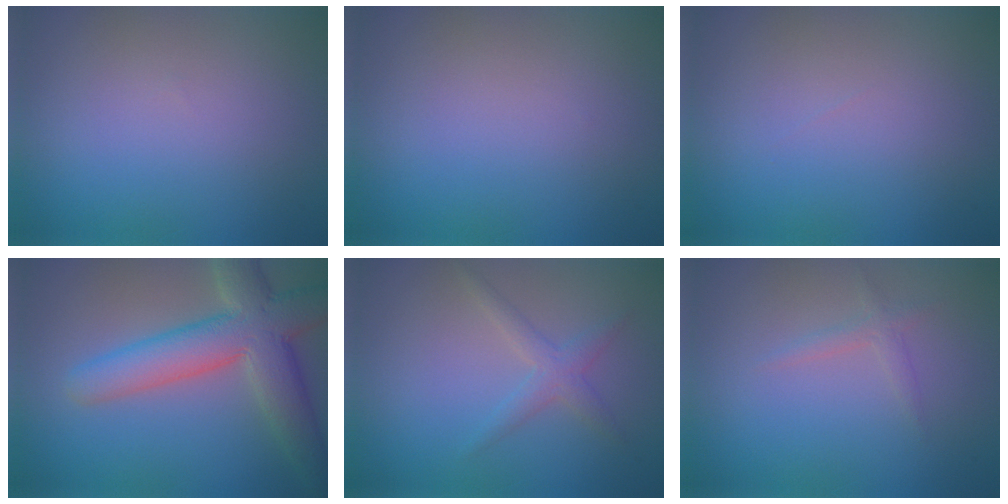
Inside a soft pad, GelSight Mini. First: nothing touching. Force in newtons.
{"total": 0.0}
{"total": 0.0}
{"total": 8.1, "press": 8.1, "slide": 0.6}
{"total": 1.9, "press": 1.9, "slide": 0.1}
{"total": 1.2, "press": 1.2, "slide": 0.1}